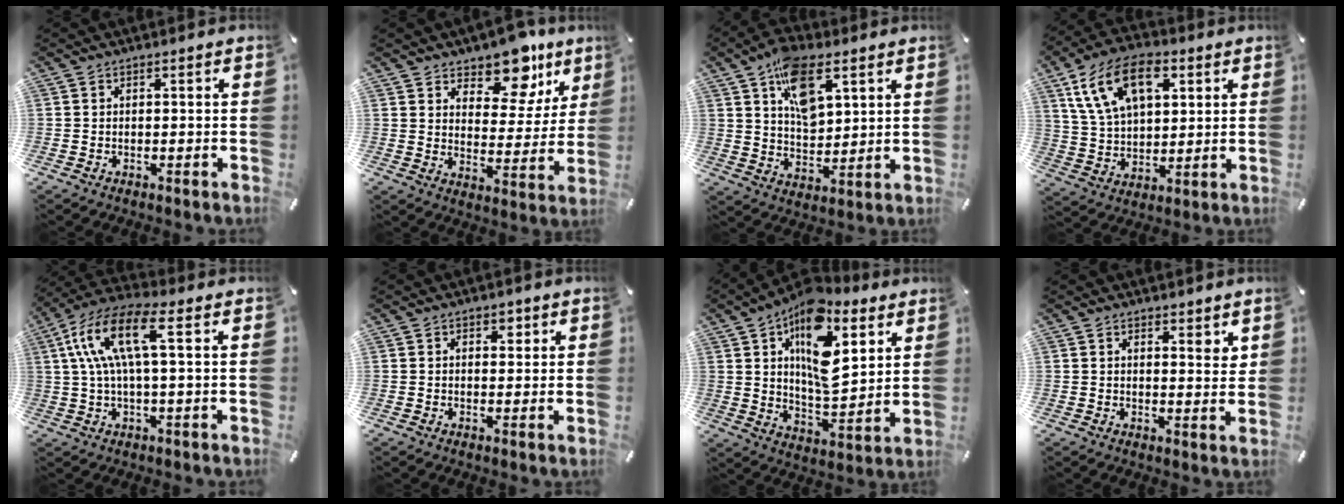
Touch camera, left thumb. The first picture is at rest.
{"total": 13.4, "force": [10.5, 6.7, 4.9], "torque": [-0.063, -0.085, 0.184]}
{"total": 13.2, "force": [6.7, 7.6, 8.5], "torque": [-0.139, -0.017, 0.122]}
{"total": 15.6, "force": [6.8, 9.5, 10.3], "torque": [-0.203, -0.001, 0.124]}
{"total": 12.9, "force": [2.9, 4.2, 11.9], "torque": [-0.260, -0.008, 0.043]}
{"total": 2.2, "force": [0.8, 1.8, 1.1], "torque": [-0.009, 0.002, 0.007]}
{"total": 20.1, "force": [8.5, 10.8, 14.6], "torque": [-0.240, -0.036, 0.142]}
{"total": 3.4, "force": [2.4, 1.7, 1.8], "torque": [-0.015, -0.015, 0.038]}